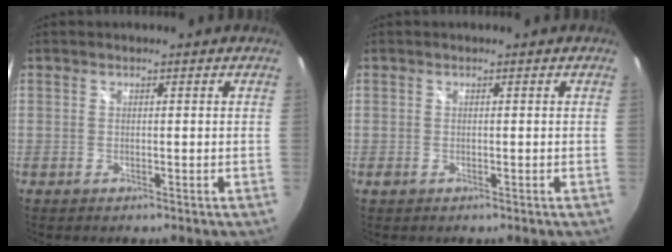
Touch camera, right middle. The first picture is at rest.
{"total": 0.8, "force": [-0.3, 0.6, 0.4], "torque": [-0.008, -0.003, -0.007]}